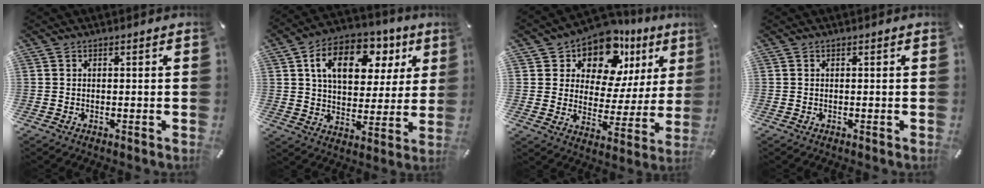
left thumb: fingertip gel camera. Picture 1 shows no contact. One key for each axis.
{"total": 14.9, "fx": 6.2, "fy": 10.1, "fz": 9.0, "tx": -0.140, "ty": -0.015, "tz": 0.109}
{"total": 13.1, "fx": 9.5, "fy": 7.5, "fz": 5.0, "tx": -0.090, "ty": -0.079, "tz": 0.170}
{"total": 0.0}